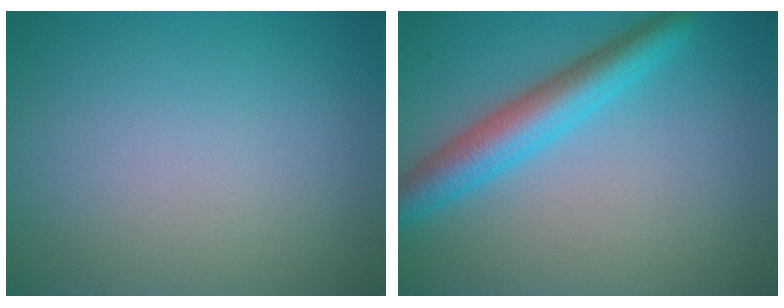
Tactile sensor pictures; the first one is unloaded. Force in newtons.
{"total": 4.8, "press": 4.8, "slide": 0.1}